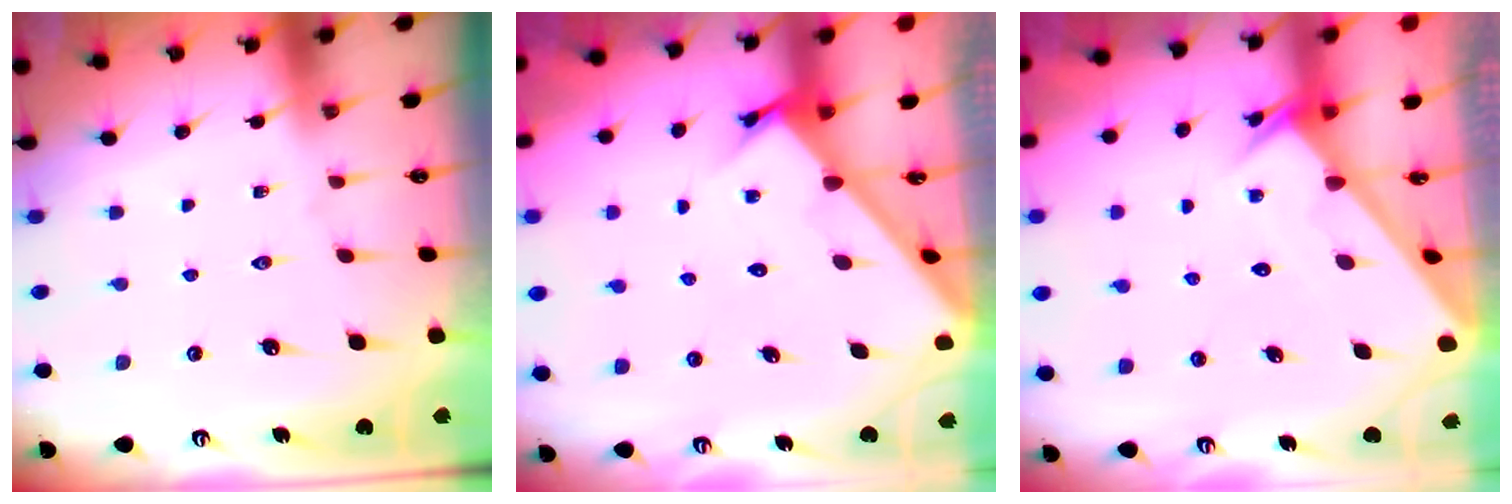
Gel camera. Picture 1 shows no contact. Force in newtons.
{"total": 2.6, "press": 2.6, "slide": 0.2}
{"total": 2.0, "press": 2.0, "slide": 0.1}